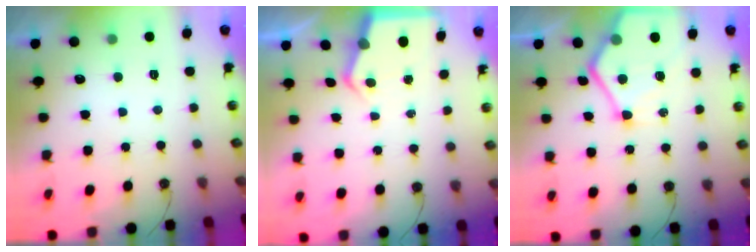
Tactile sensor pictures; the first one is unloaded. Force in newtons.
{"total": 4.7, "press": 4.6, "slide": 0.7}
{"total": 16.4, "press": 16.3, "slide": 1.6}